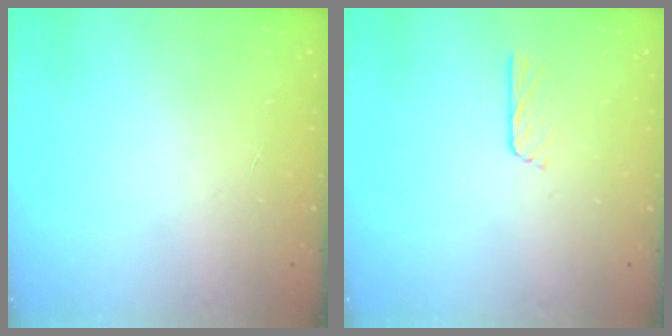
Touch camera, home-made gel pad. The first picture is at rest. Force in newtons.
{"total": 2.8, "press": 2.8, "slide": 0.3}